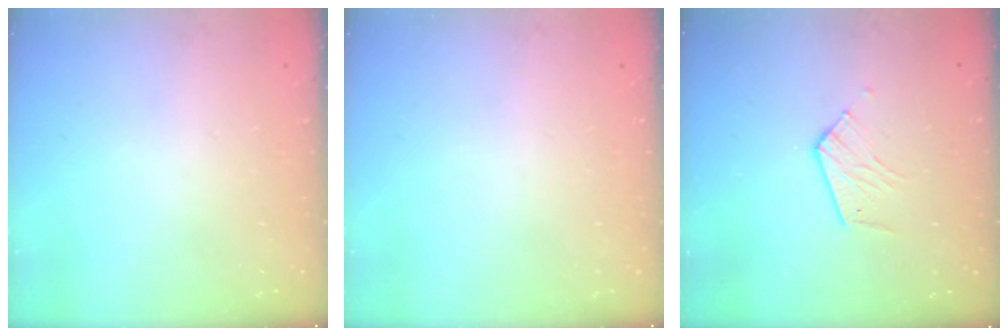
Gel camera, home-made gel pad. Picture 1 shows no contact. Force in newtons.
{"total": 0.0}
{"total": 7.3, "press": 7.3, "slide": 0.3}